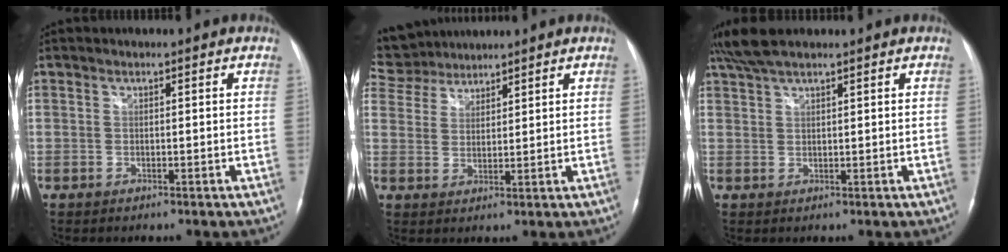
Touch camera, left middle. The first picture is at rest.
{"total": 7.1, "force": [6.9, 1.7, 0.2], "torque": [-0.011, 0.014, 0.135]}
{"total": 5.5, "force": [4.5, 1.0, 2.9], "torque": [-0.066, 0.020, 0.088]}